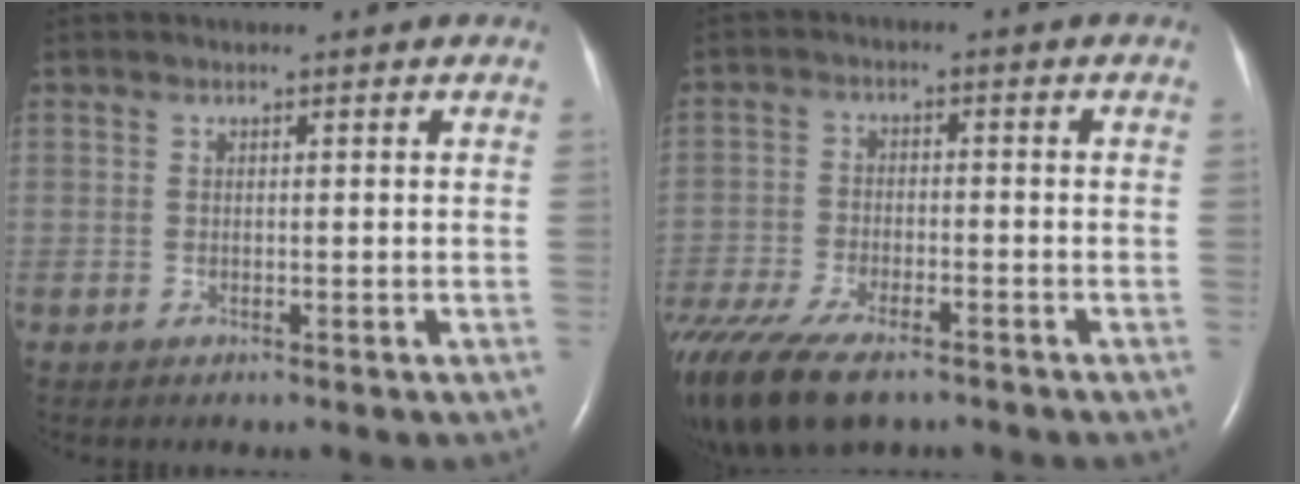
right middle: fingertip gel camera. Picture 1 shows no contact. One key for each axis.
{"total": 15.0, "fx": -10.9, "fy": 5.5, "fz": 8.7, "tx": -0.195, "ty": -0.029, "tz": -0.183}